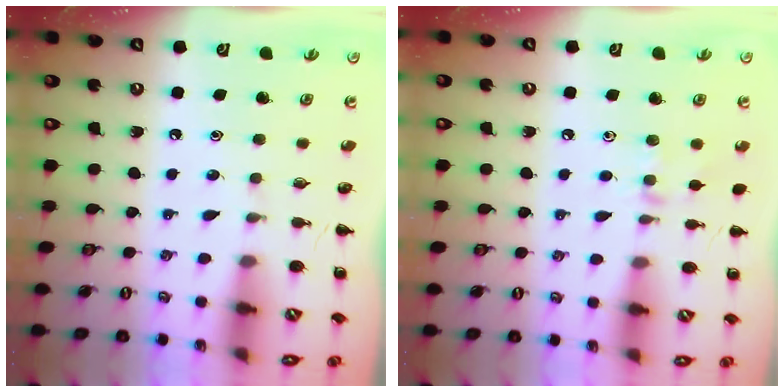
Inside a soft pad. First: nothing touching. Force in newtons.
{"total": 7.0, "press": 6.7, "slide": 1.8}